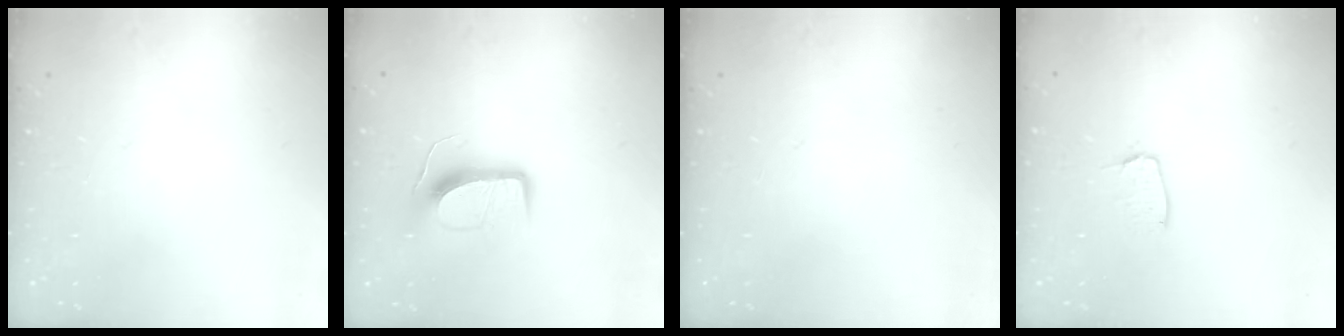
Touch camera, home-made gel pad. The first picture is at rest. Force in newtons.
{"total": 10.1, "press": 10.1, "slide": 0.2}
{"total": 0.0}
{"total": 3.7, "press": 3.7, "slide": 0.3}